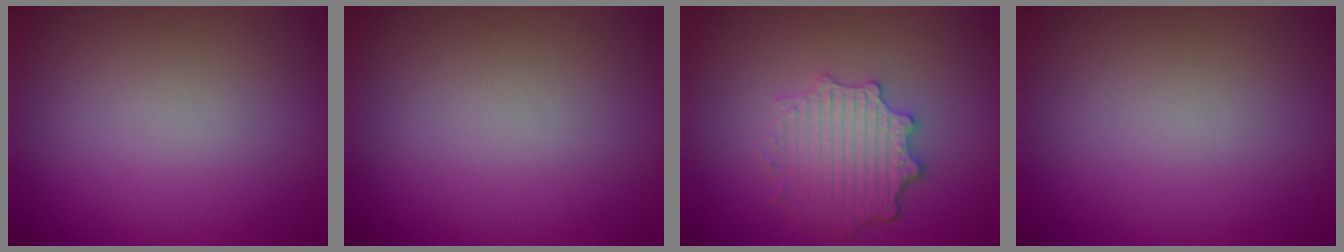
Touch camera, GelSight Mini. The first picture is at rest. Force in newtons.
{"total": 0.0}
{"total": 4.5, "press": 3.6, "slide": 2.7}
{"total": 0.0}